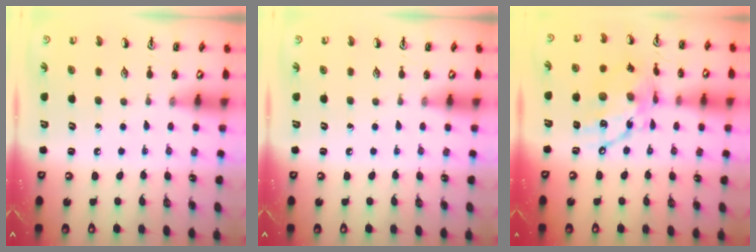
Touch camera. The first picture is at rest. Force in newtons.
{"total": 0.0}
{"total": 14.6, "press": 14.5, "slide": 1.5}